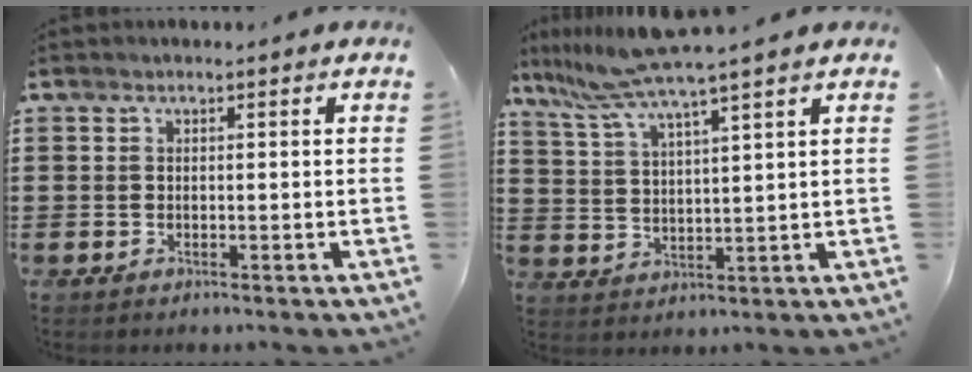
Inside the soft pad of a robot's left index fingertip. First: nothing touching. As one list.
[{"total": 7.5, "force": [6.3, -1.0, 4.0], "torque": [-0.099, -0.033, 0.107]}]